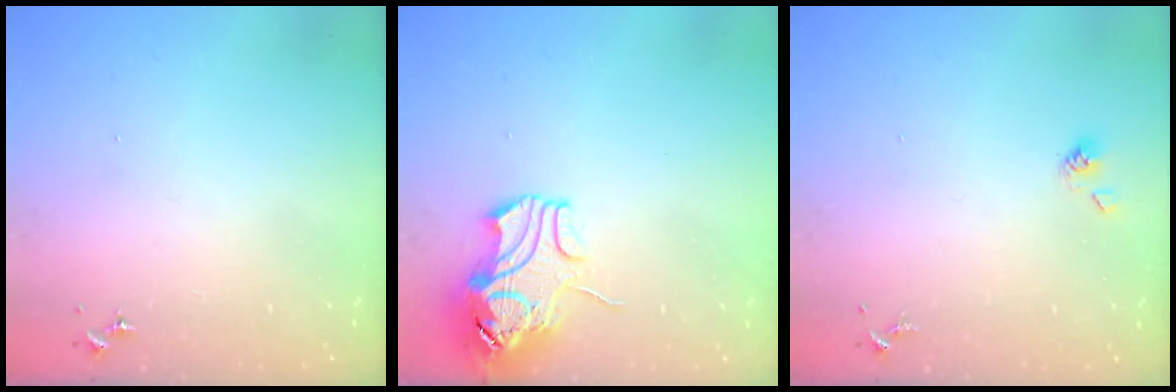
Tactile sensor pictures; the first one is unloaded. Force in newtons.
{"total": 11.2, "press": 11.0, "slide": 1.7}
{"total": 4.6, "press": 4.1, "slide": 2.2}